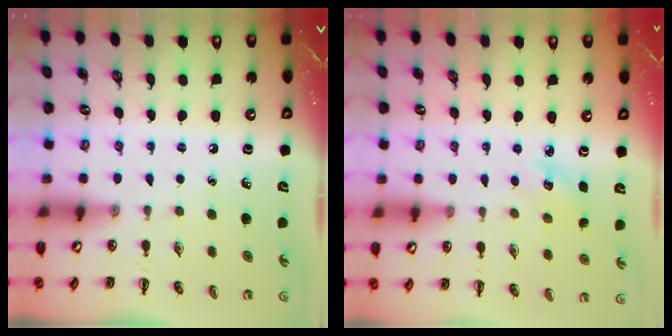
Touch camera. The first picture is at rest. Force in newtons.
{"total": 3.9, "press": 3.8, "slide": 1.1}